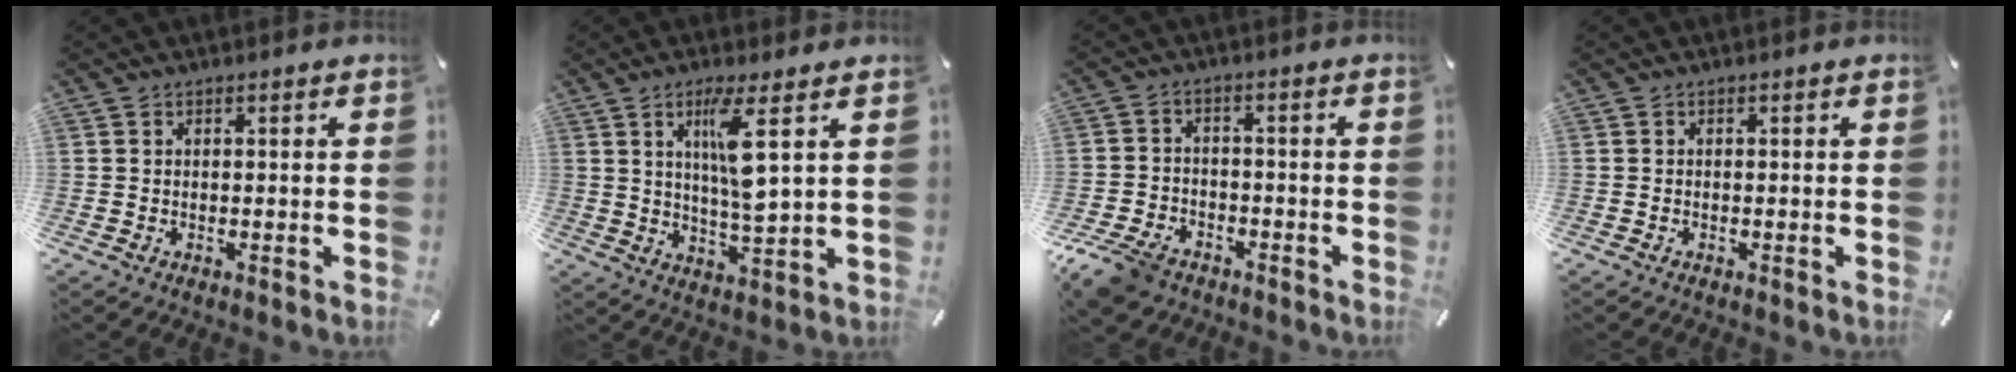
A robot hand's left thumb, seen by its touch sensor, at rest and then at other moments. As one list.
[{"total": 9.9, "force": [3.5, 1.4, 9.2], "torque": [-0.159, -0.009, 0.052]}, {"total": 8.2, "force": [-6.0, 4.7, 3.1], "torque": [-0.073, 0.026, -0.116]}, {"total": 0.6, "force": [-0.4, 0.4, 0.3], "torque": [-0.005, -0.001, -0.008]}]